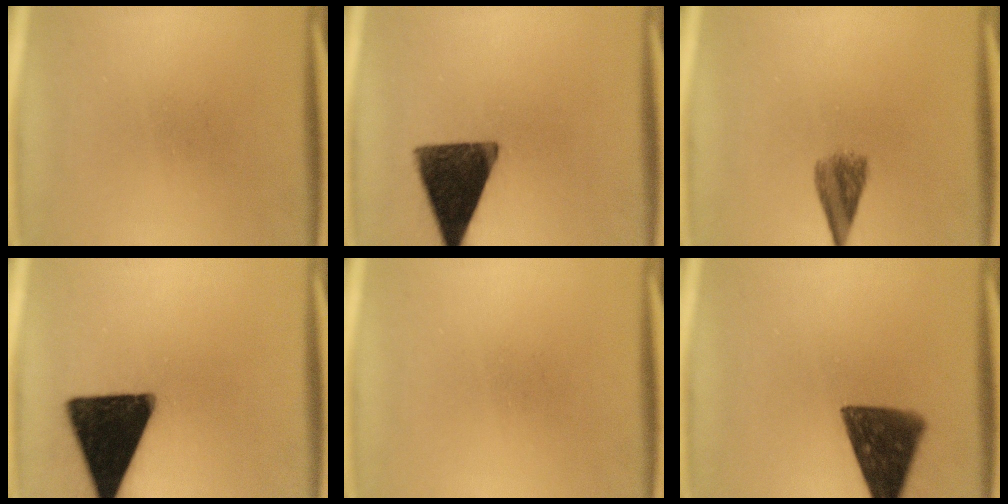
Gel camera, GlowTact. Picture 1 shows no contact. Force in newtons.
{"total": 14.1}
{"total": 4.3}
{"total": 18.8}
{"total": 0.0}
{"total": 12.2}